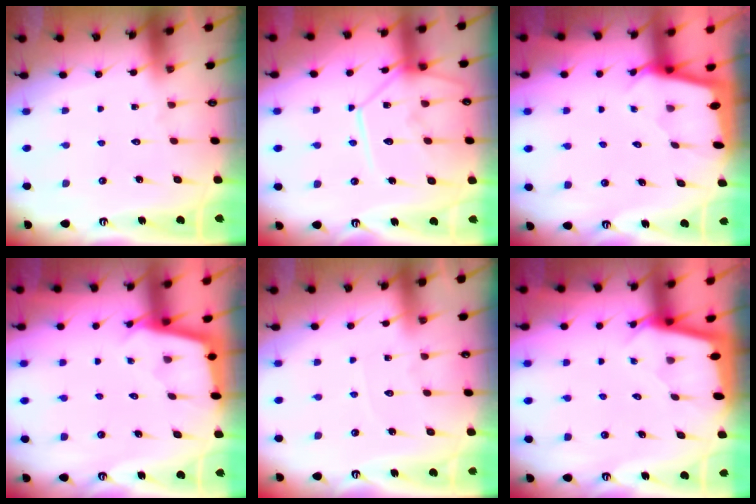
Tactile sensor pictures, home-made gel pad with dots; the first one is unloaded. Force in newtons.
{"total": 13.7, "press": 13.6, "slide": 1.1}
{"total": 1.7, "press": 1.7, "slide": 0.2}
{"total": 2.4, "press": 2.4, "slide": 0.2}
{"total": 2.5, "press": 2.4, "slide": 0.4}
{"total": 2.0, "press": 2.0, "slide": 0.1}